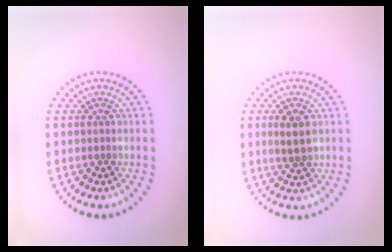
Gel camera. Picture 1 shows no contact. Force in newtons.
{"total": 2.4, "press": 2.3, "slide": 0.5}